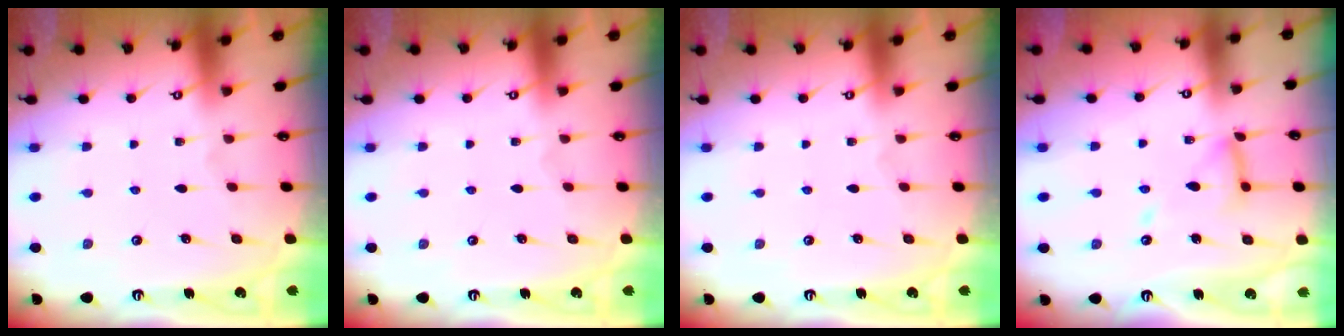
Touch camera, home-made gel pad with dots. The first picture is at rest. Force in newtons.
{"total": 0.0}
{"total": 0.0}
{"total": 10.9, "press": 10.9, "slide": 0.9}